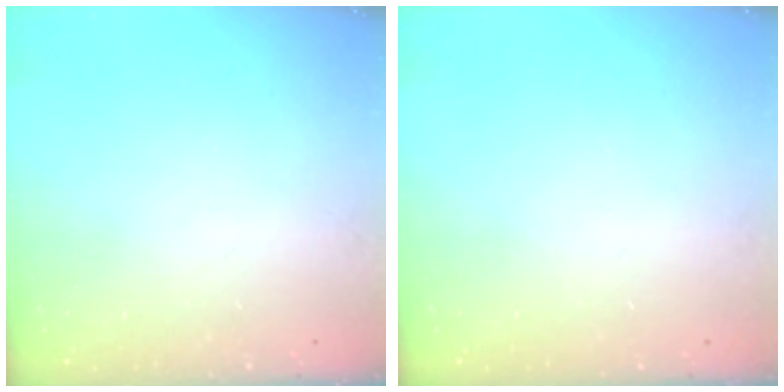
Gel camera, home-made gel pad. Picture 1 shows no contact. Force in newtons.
{"total": 0.0}